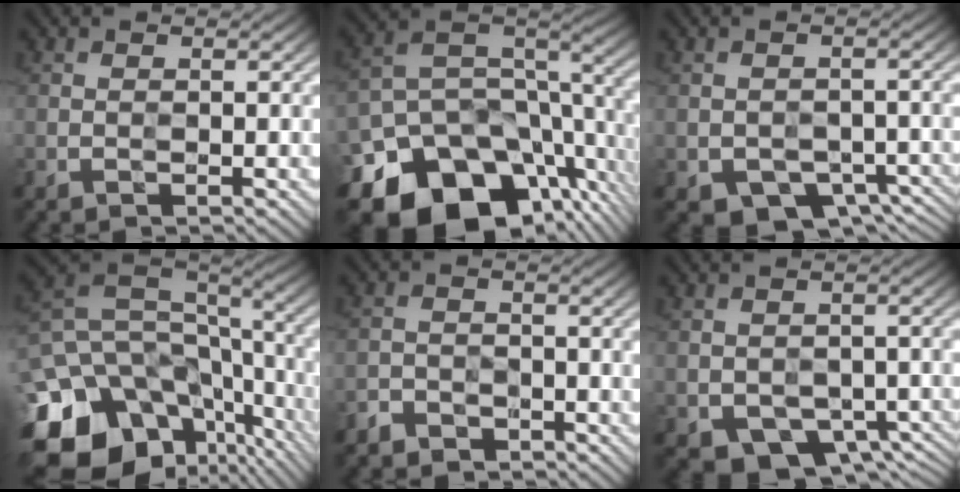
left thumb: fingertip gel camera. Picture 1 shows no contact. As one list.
[{"total": 17.8, "force": [-10.1, 11.9, 8.6], "torque": [-0.181, -0.032, -0.143]}, {"total": 5.1, "force": [-3.5, 3.5, 1.4], "torque": [-0.016, -0.008, -0.040]}, {"total": 18.9, "force": [-9.9, 13.7, 8.6], "torque": [-0.217, -0.018, -0.119]}, {"total": 2.7, "force": [-2.3, 1.2, -0.5], "torque": [0.012, 0.002, -0.051]}, {"total": 5.3, "force": [-3.2, 3.8, 2.0], "torque": [-0.026, -0.014, -0.036]}]